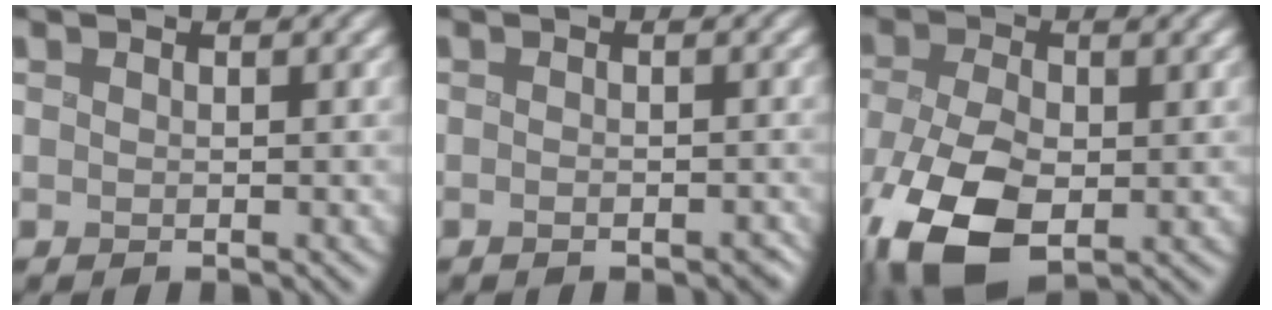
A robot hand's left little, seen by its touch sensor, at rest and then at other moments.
{"total": 0.9, "force": [-0.5, 0.5, 0.5], "torque": [-0.003, -0.003, -0.006]}
{"total": 10.3, "force": [-3.6, 5.9, 7.6], "torque": [-0.181, -0.023, -0.068]}